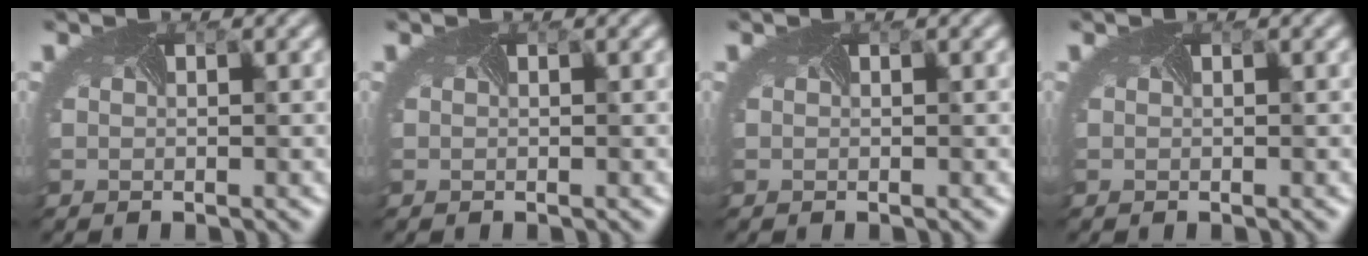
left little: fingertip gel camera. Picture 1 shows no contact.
{"total": 0.0}
{"total": 0.0}
{"total": 0.0}